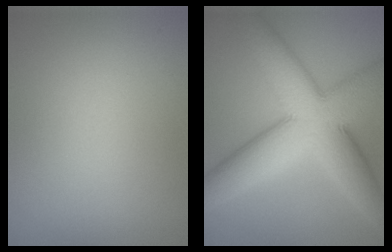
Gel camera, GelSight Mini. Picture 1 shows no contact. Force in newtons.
{"total": 12.1, "press": 12.1, "slide": 0.2}